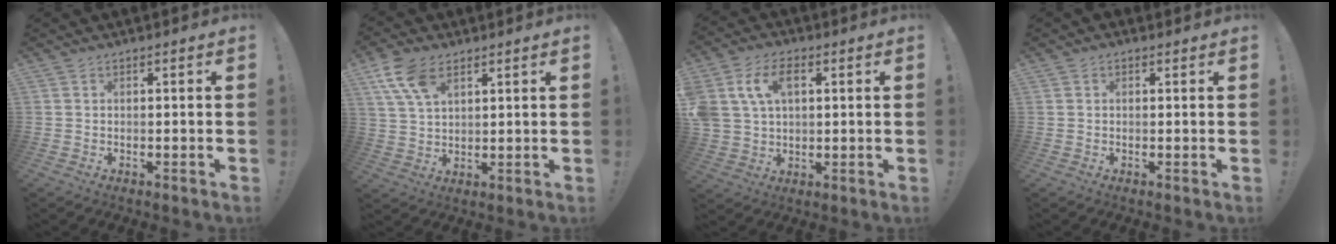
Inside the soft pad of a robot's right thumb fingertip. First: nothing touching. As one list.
[{"total": 10.3, "force": [5.5, 6.0, 6.4], "torque": [-0.114, -0.010, 0.108]}, {"total": 11.1, "force": [3.8, 8.0, 6.7], "torque": [-0.141, -0.002, 0.073]}, {"total": 0.8, "force": [0.3, 0.8, 0.1], "torque": [0.007, 0.000, 0.003]}]